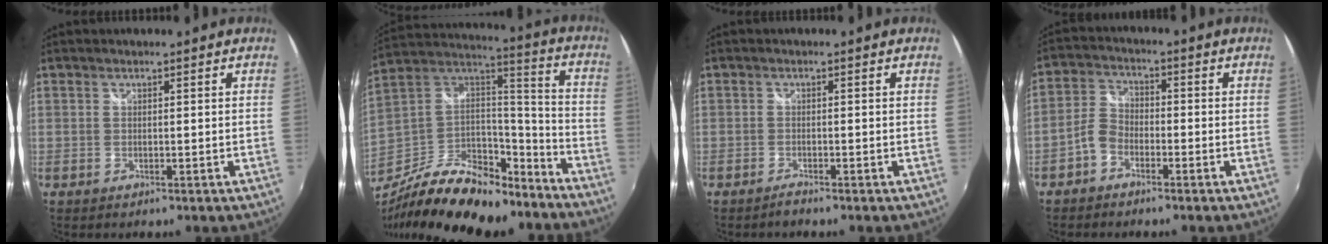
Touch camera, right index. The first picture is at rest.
{"total": 27.7, "force": [-19.7, 12.1, 15.2], "torque": [-0.296, 0.010, -0.308]}
{"total": 1.3, "force": [-1.2, 0.0, 0.4], "torque": [-0.012, -0.004, -0.025]}
{"total": 4.6, "force": [-2.8, 3.0, 2.0], "torque": [-0.044, 0.015, -0.059]}